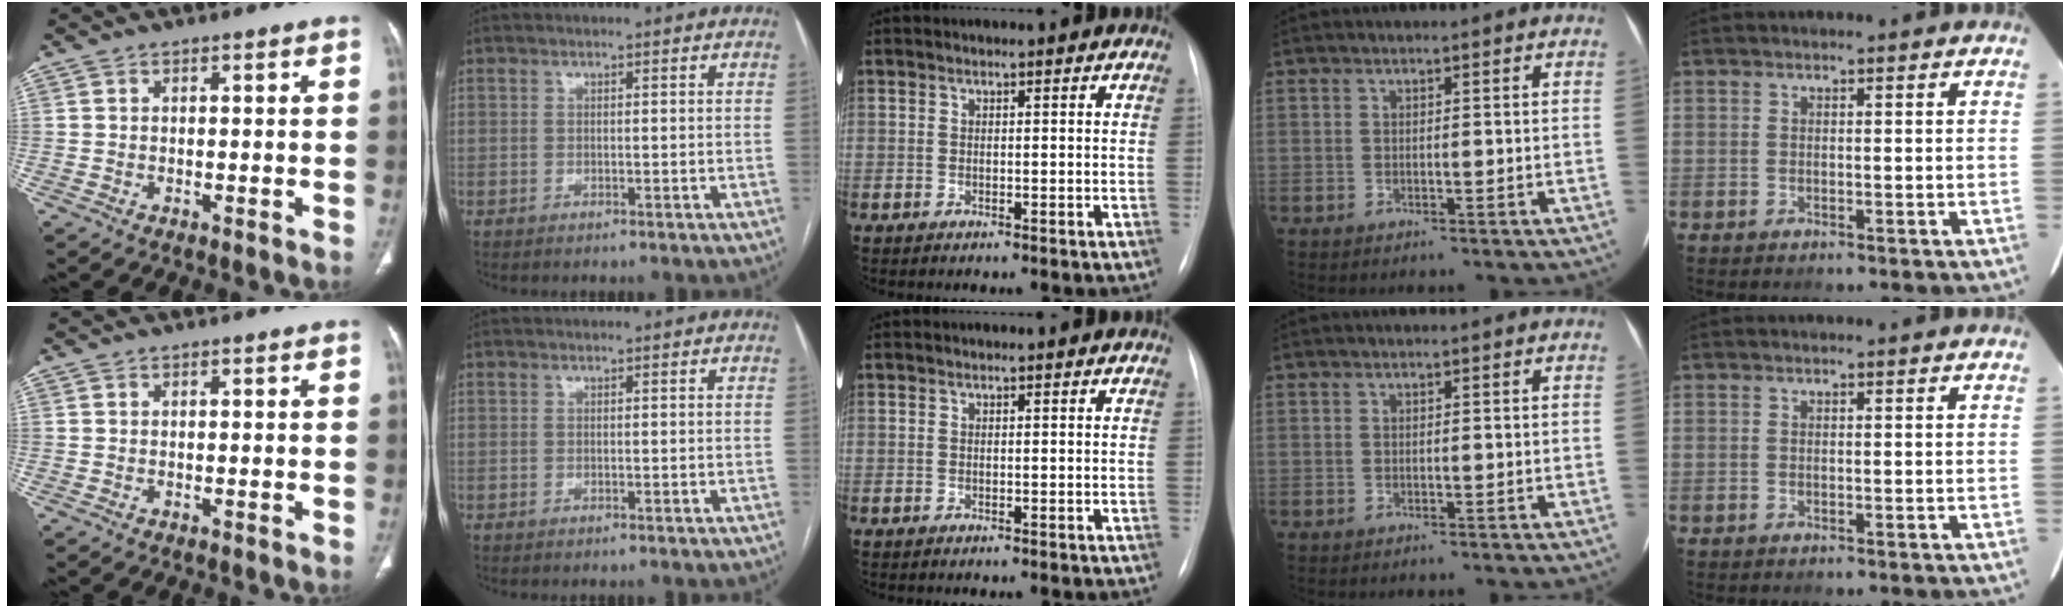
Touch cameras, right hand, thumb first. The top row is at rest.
{}